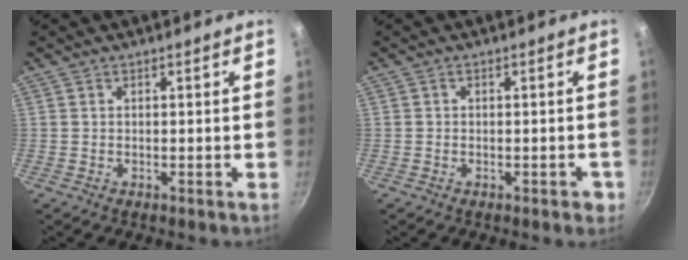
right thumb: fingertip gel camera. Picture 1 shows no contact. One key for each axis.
{"total": 2.2, "fx": -1.0, "fy": 1.2, "fz": 1.6, "tx": -0.009, "ty": 0.011, "tz": -0.009}